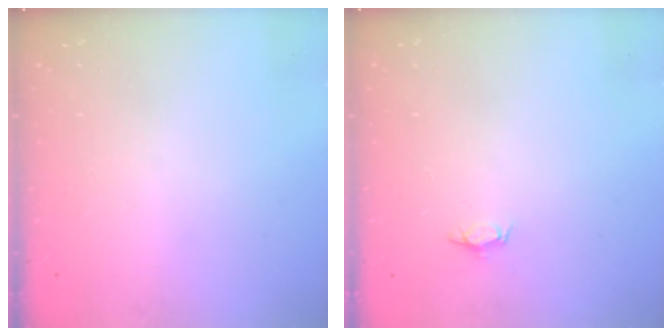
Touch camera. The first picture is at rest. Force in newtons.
{"total": 2.8, "press": 2.8, "slide": 0.3}